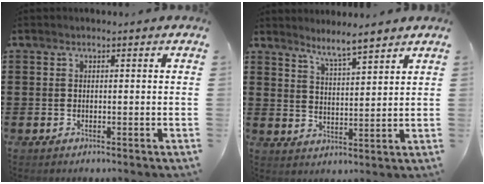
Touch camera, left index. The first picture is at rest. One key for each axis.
{"total": 4.9, "fx": 4.6, "fy": -0.2, "fz": 1.8, "tx": -0.050, "ty": -0.019, "tz": 0.079}